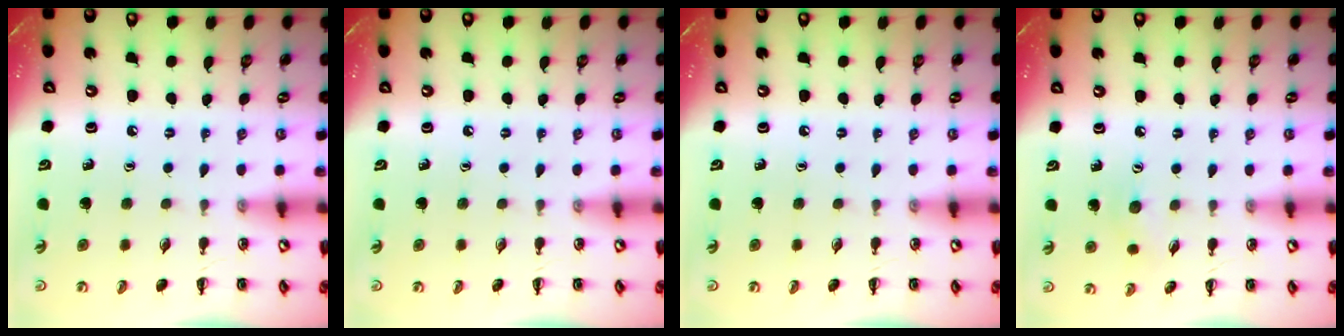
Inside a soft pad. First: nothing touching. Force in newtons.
{"total": 0.0}
{"total": 0.0}
{"total": 5.6, "press": 5.5, "slide": 1.0}